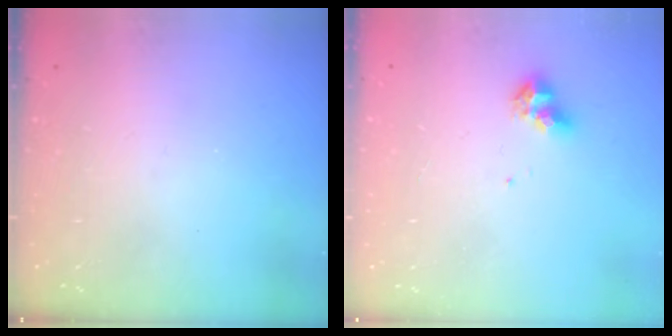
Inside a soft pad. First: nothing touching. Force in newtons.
{"total": 6.1, "press": 6.1, "slide": 1.0}